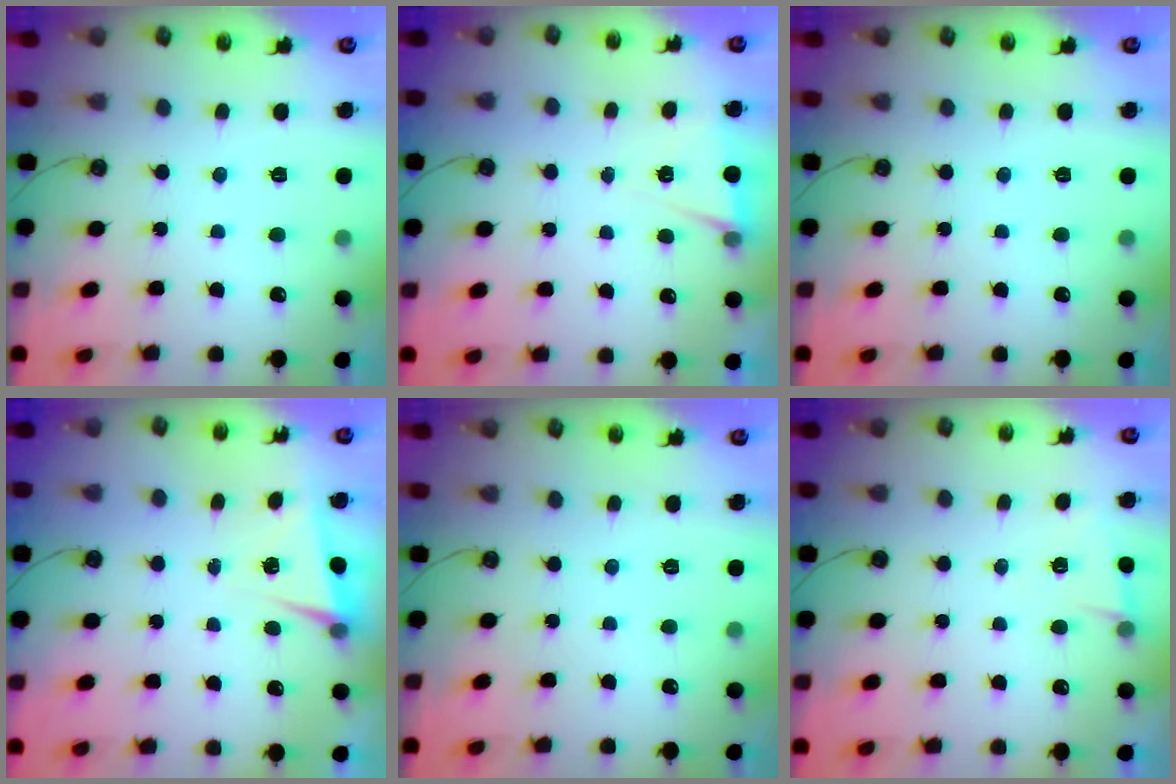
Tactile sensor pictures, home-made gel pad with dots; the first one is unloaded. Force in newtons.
{"total": 4.9, "press": 2.1, "slide": 4.4}
{"total": 0.0}
{"total": 3.0, "press": 2.3, "slide": 1.9}
{"total": 0.0}
{"total": 3.5, "press": 3.3, "slide": 1.1}